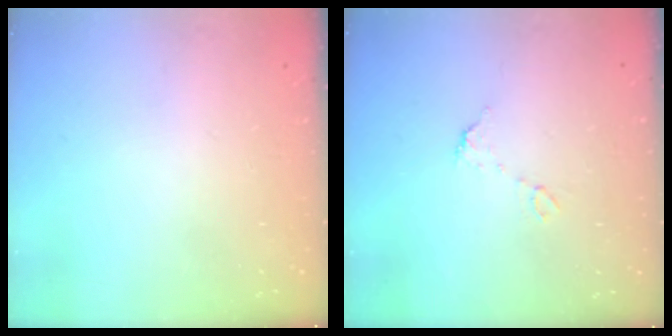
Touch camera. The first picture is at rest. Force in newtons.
{"total": 5.0, "press": 4.9, "slide": 0.4}